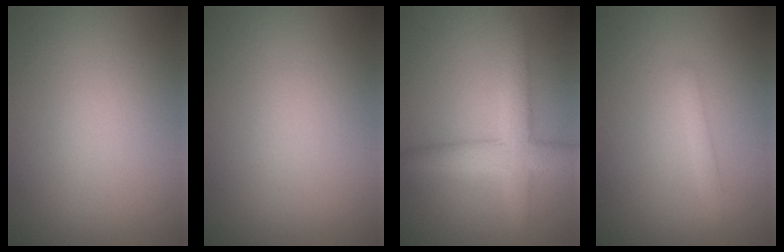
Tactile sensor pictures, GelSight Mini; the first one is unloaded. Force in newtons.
{"total": 0.0}
{"total": 4.5, "press": 4.5, "slide": 0.1}
{"total": 1.4, "press": 1.4, "slide": 0.0}